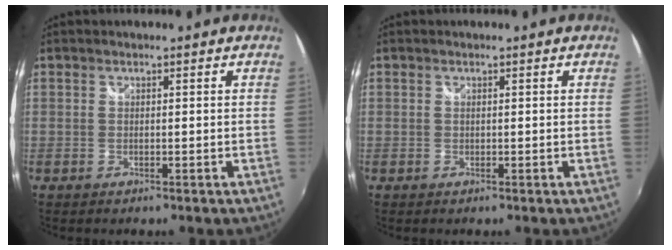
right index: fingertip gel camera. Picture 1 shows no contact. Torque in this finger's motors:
{"motor_torque": [0.07, 0.09, 0.07, 0.01]}